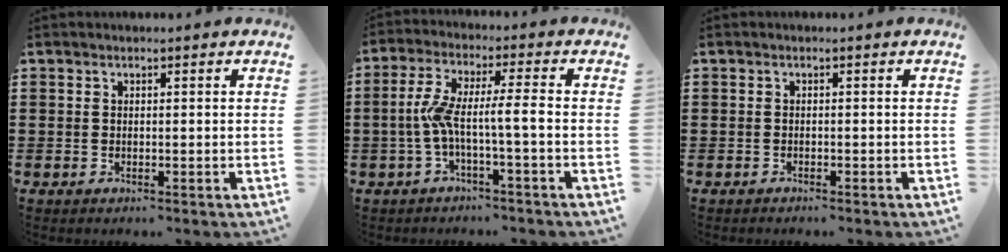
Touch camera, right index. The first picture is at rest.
{"total": 6.8, "force": [-1.5, 0.1, 6.6], "torque": [-0.140, -0.006, -0.037]}
{"total": 0.7, "force": [-0.7, 0.0, 0.0], "torque": [-0.002, -0.002, -0.014]}